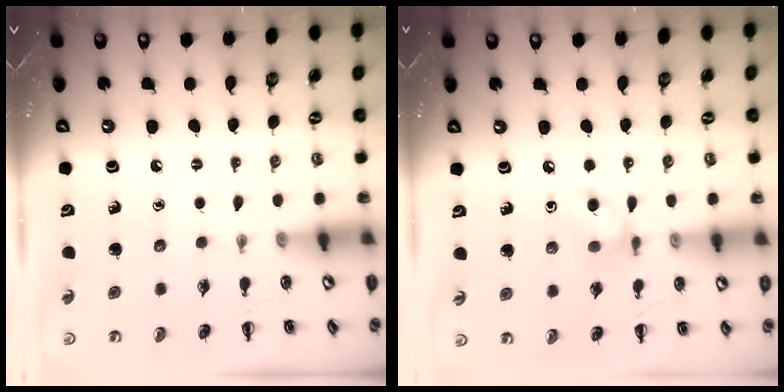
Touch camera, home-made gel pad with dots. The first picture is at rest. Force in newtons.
{"total": 6.5, "press": 6.5, "slide": 0.6}